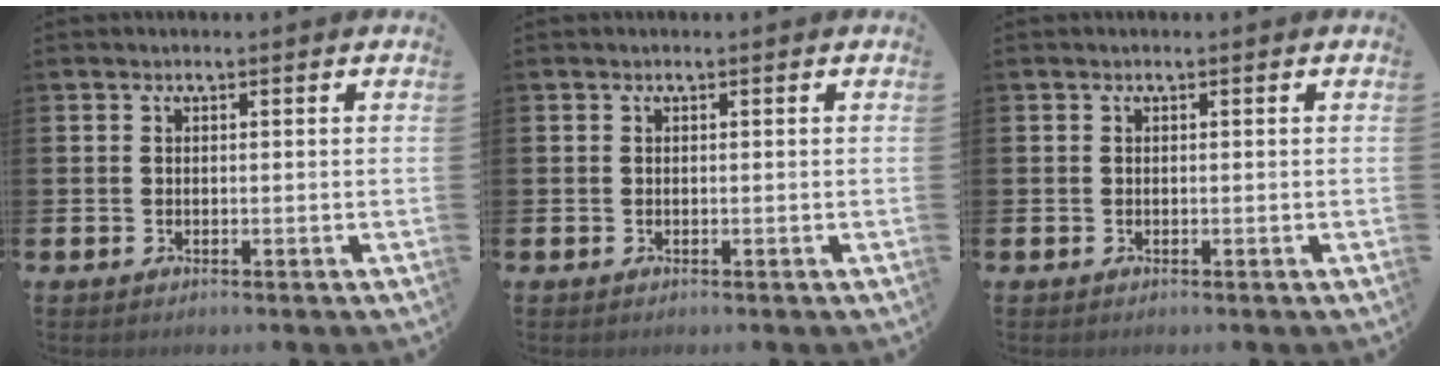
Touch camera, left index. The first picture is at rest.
{"total": 0.0}
{"total": 0.0}